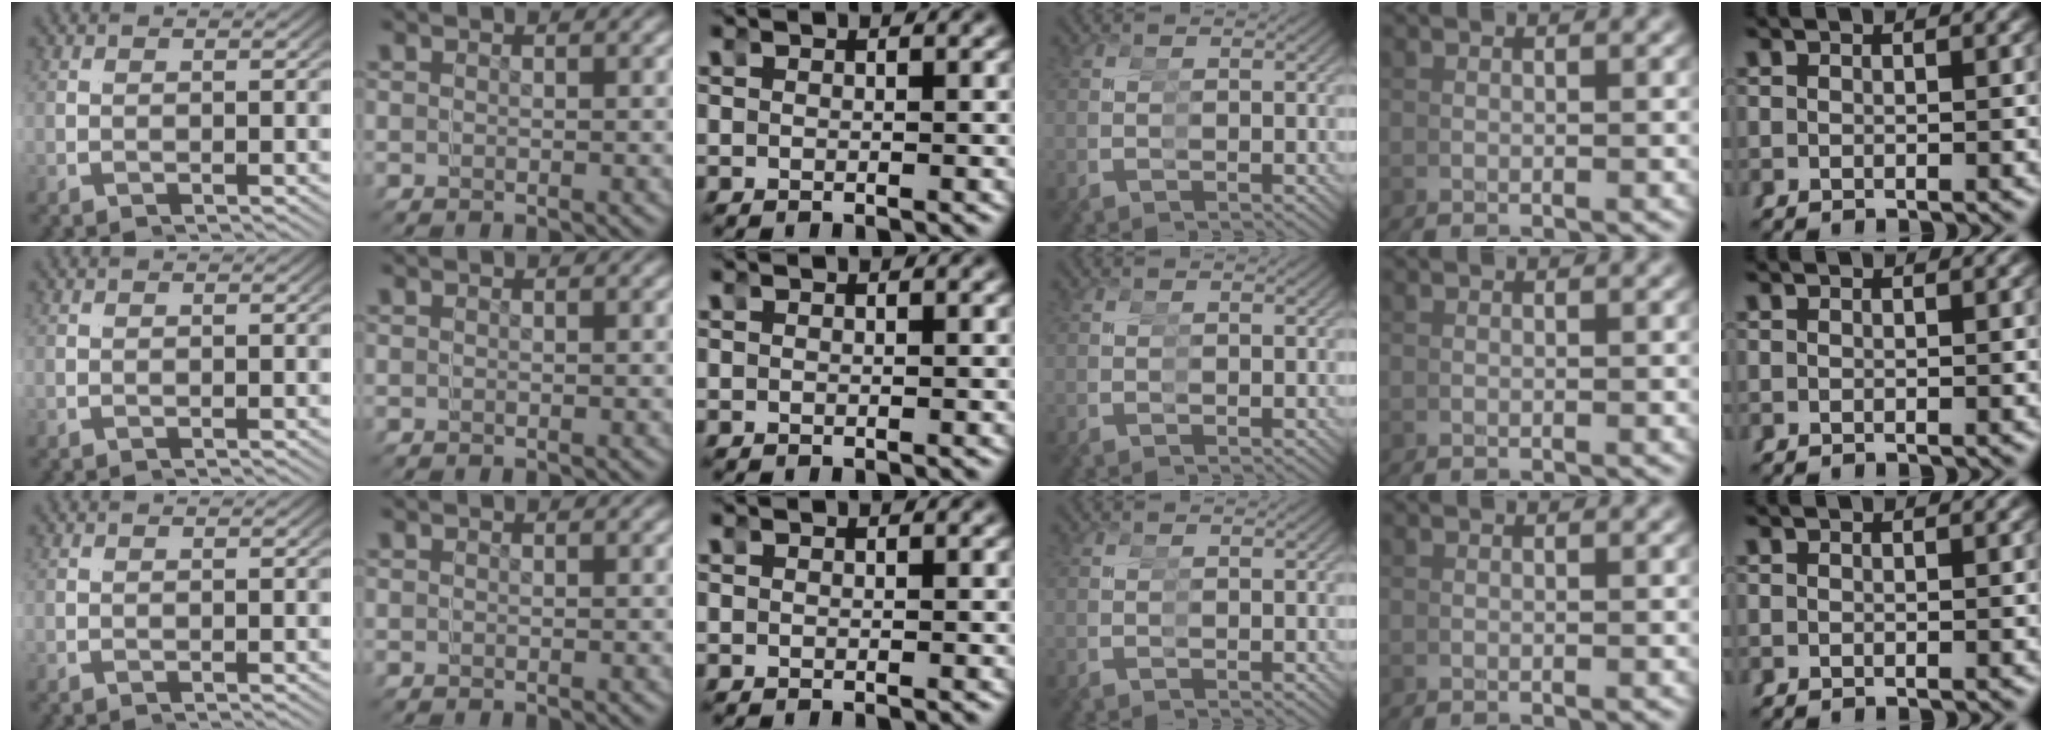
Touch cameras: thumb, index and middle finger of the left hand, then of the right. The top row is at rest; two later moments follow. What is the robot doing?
{"motion": "reach", "object": "toy banana"}